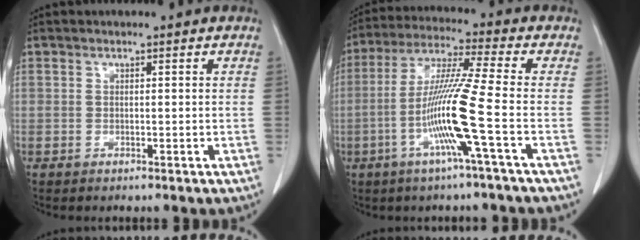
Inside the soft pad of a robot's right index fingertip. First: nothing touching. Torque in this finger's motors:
{"motor_torque": [1.94, -0.20, 1.02, 0.21]}